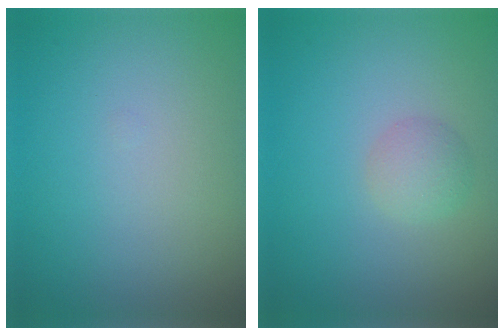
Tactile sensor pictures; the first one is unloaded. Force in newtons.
{"total": 1.8, "press": 1.8, "slide": 0.1}